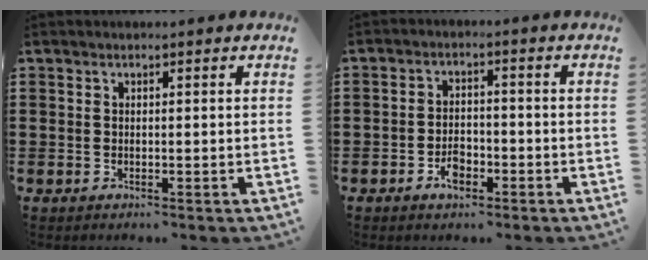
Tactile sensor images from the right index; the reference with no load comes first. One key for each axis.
{"total": 3.4, "fx": -1.8, "fy": 1.9, "fz": 2.1, "tx": -0.037, "ty": 0.004, "tz": -0.033}